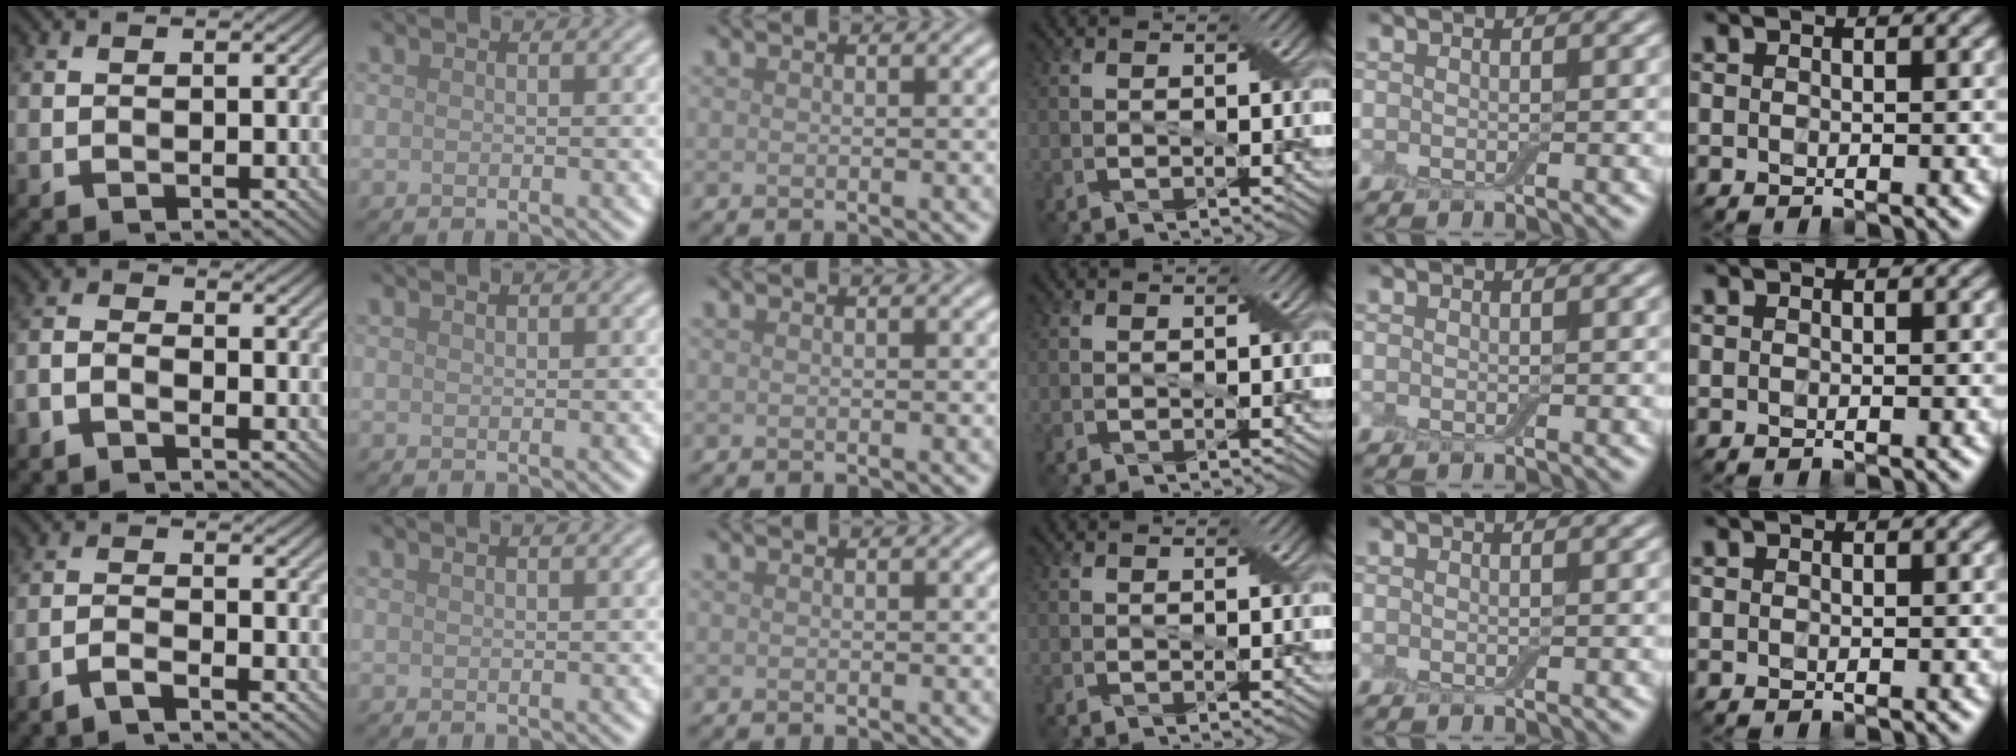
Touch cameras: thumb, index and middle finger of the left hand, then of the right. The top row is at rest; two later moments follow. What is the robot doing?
{"motion": "extract", "object": "backpack"}